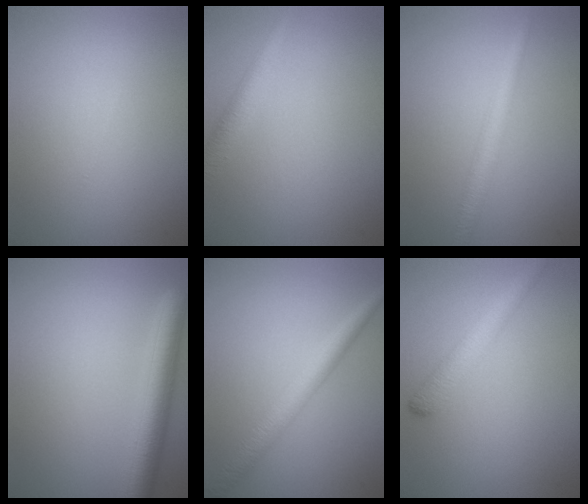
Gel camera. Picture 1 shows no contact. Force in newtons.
{"total": 2.7, "press": 2.7, "slide": 0.1}
{"total": 2.4, "press": 2.4, "slide": 0.0}
{"total": 5.2, "press": 5.2, "slide": 0.2}
{"total": 3.3, "press": 3.3, "slide": 0.0}
{"total": 2.8, "press": 2.8, "slide": 0.1}